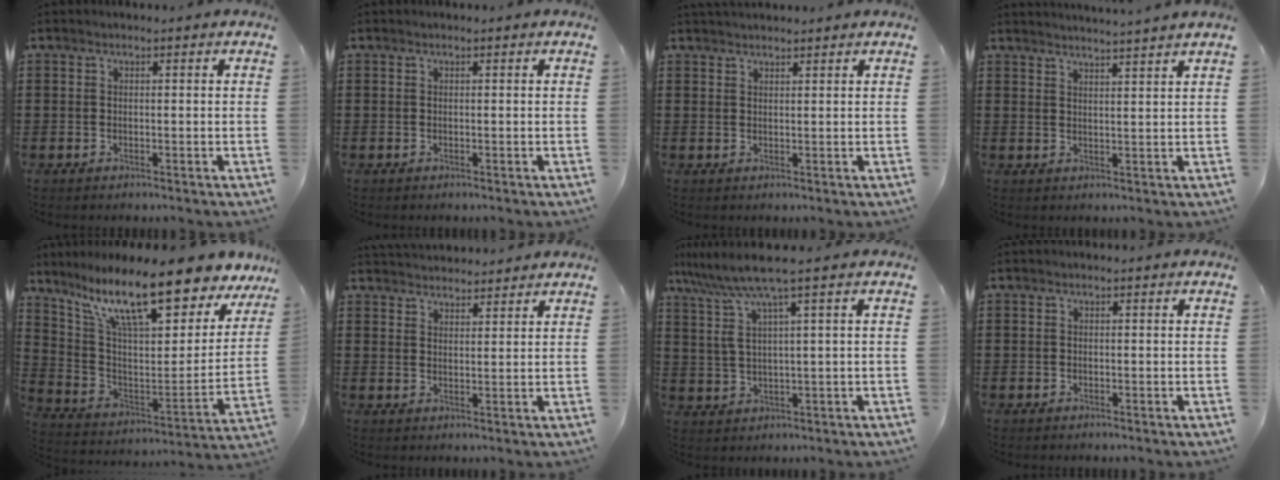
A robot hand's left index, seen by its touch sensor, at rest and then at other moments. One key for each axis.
{"total": 0.0}
{"total": 1.4, "fx": 1.4, "fy": 0.2, "fz": 0.2, "tx": -0.005, "ty": 0.002, "tz": 0.027}
{"total": 2.8, "fx": 2.7, "fy": -0.9, "fz": 0.1, "tx": -0.009, "ty": -0.015, "tz": 0.049}
{"total": 16.0, "fx": 11.8, "fy": 2.8, "fz": 10.4, "tx": -0.214, "ty": -0.076, "tz": 0.198}
{"total": 2.9, "fx": 2.8, "fy": 0.2, "fz": -0.4, "tx": -0.002, "ty": -0.007, "tz": 0.055}
{"total": 6.5, "fx": 3.4, "fy": -0.1, "fz": 5.5, "tx": -0.134, "ty": -0.021, "tz": 0.049}
{"total": 0.0}